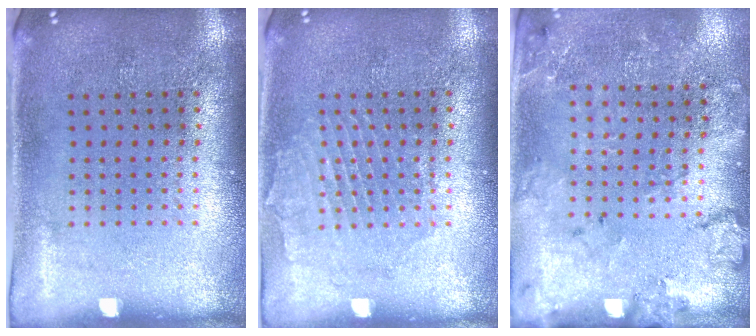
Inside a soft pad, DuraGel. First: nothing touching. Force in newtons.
{"total": 1.4, "press": 1.4, "slide": 0.0}
{"total": 1.8, "press": 1.6, "slide": 0.7}